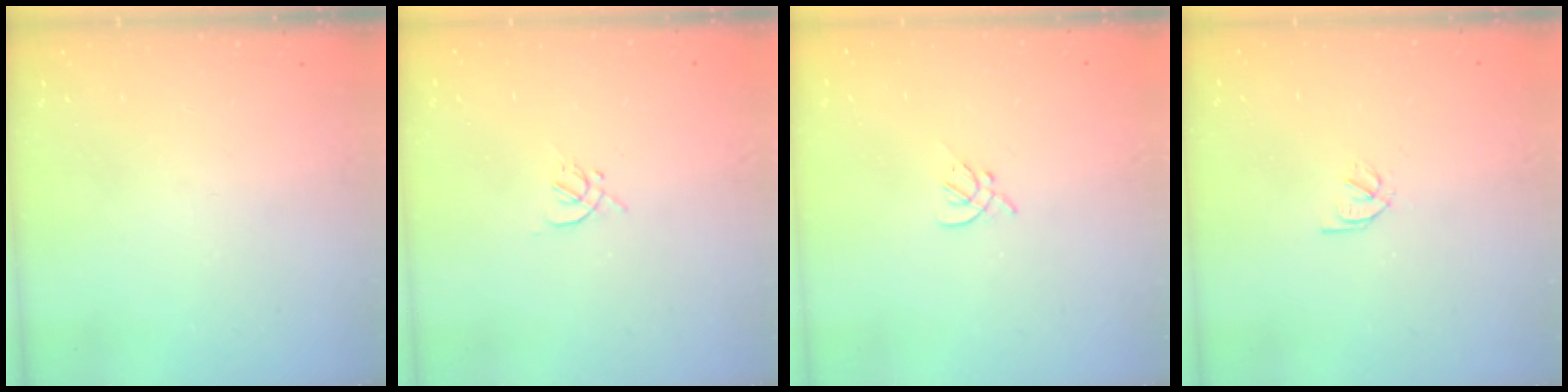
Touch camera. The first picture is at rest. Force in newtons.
{"total": 1.7, "press": 1.7, "slide": 0.5}
{"total": 2.2, "press": 2.1, "slide": 0.6}
{"total": 2.0, "press": 2.0, "slide": 0.3}